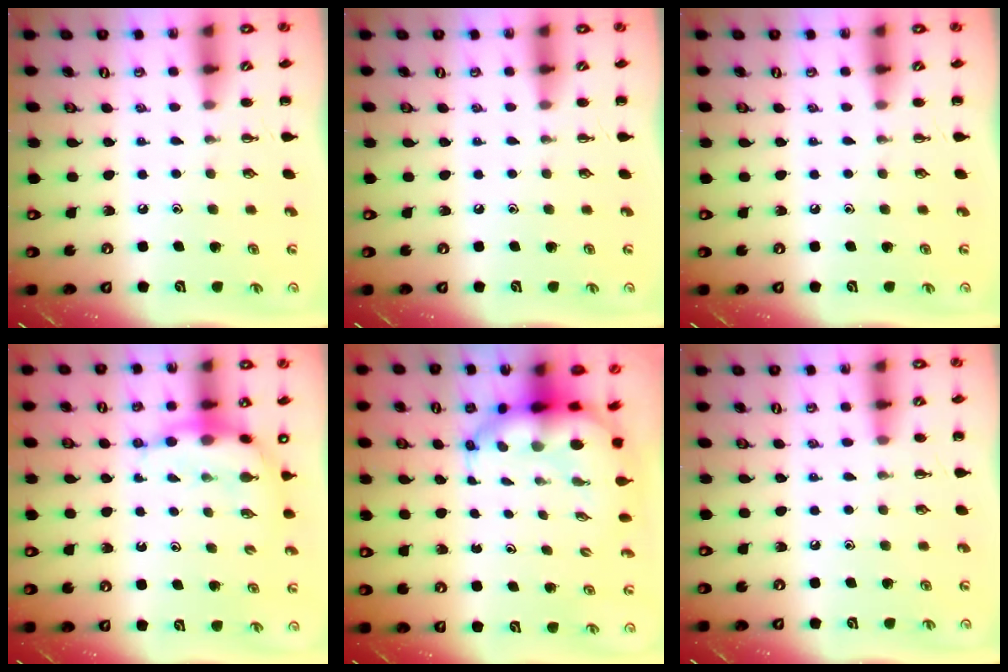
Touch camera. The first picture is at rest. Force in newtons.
{"total": 0.0}
{"total": 0.0}
{"total": 7.3, "press": 7.2, "slide": 0.8}
{"total": 8.0, "press": 7.7, "slide": 2.0}
{"total": 8.8, "press": 8.4, "slide": 2.4}